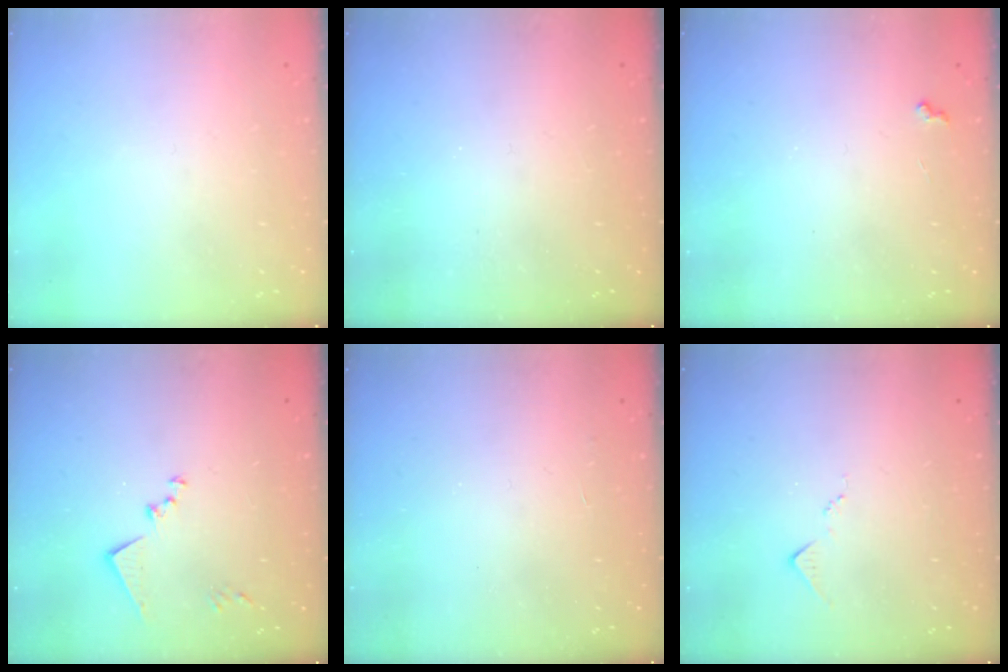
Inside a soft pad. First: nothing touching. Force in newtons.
{"total": 0.8, "press": 0.8, "slide": 0.3}
{"total": 3.6, "press": 3.6, "slide": 0.5}
{"total": 10.3, "press": 10.3, "slide": 0.8}
{"total": 2.2, "press": 2.2, "slide": 0.4}
{"total": 7.0, "press": 7.0, "slide": 0.3}